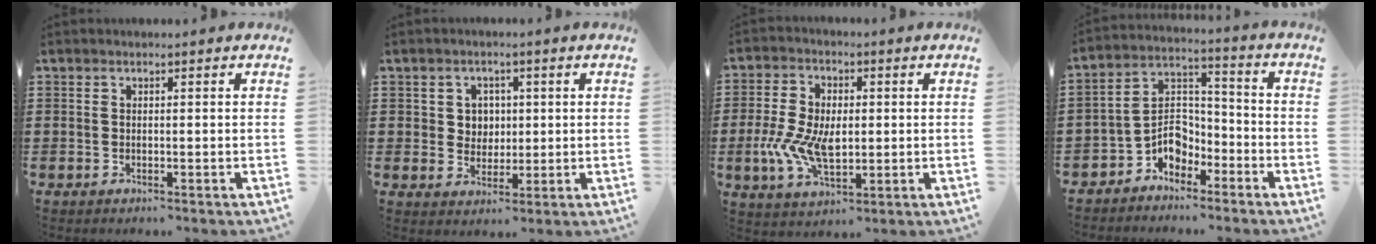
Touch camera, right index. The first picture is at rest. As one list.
[{"total": 3.5, "force": [0.9, 3.2, 1.0], "torque": [-0.035, 0.010, 0.014]}, {"total": 8.6, "force": [-1.1, 5.3, 6.6], "torque": [-0.146, 0.009, -0.020]}, {"total": 6.0, "force": [-3.7, 4.1, 2.4], "torque": [-0.048, 0.014, -0.074]}]